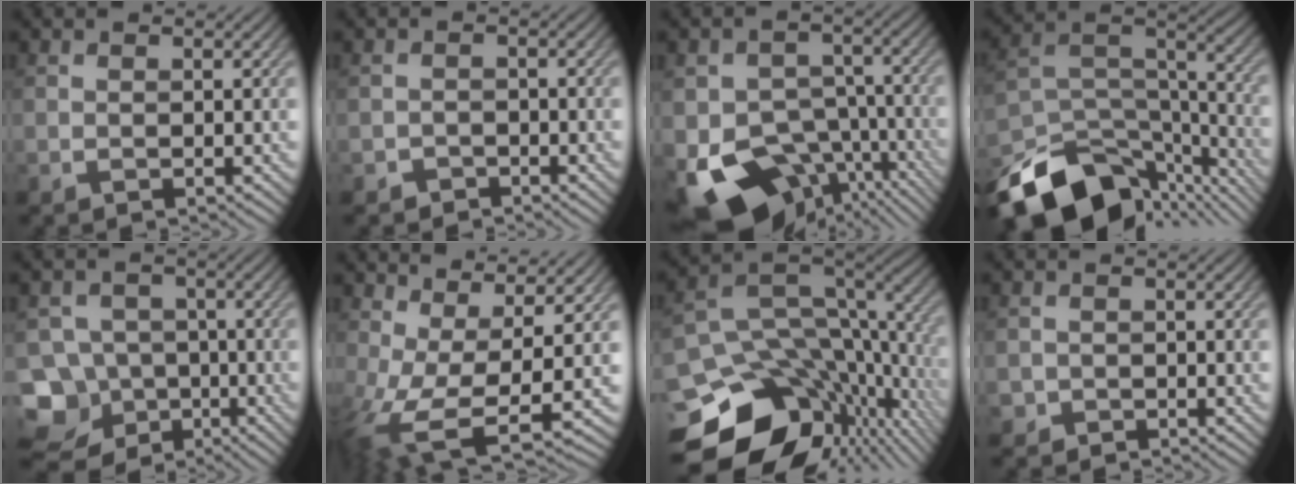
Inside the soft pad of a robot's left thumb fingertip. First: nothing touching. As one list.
[{"total": 1.5, "force": [-1.2, 0.9, 0.1], "torque": [0.004, 0.004, -0.025]}, {"total": 17.1, "force": [-9.8, 11.2, 8.4], "torque": [-0.154, -0.048, -0.116]}, {"total": 17.1, "force": [-12.3, 7.6, 9.2], "torque": [-0.217, -0.035, -0.191]}, {"total": 12.2, "force": [-6.3, 9.9, 3.2], "torque": [-0.104, -0.022, -0.121]}, {"total": 10.8, "force": [-1.0, 3.9, 10.1], "torque": [-0.223, -0.014, -0.008]}, {"total": 17.3, "force": [-6.0, 12.2, 10.7], "torque": [-0.217, -0.038, -0.063]}, {"total": 1.2, "force": [-0.9, 0.9, 0.0], "torque": [0.008, -0.001, -0.020]}]